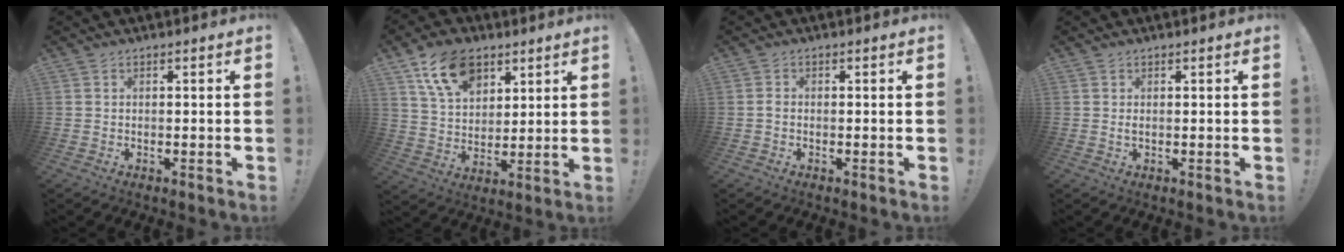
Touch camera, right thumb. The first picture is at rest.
{"total": 14.5, "force": [8.3, 9.2, 7.6], "torque": [-0.123, -0.033, 0.156]}
{"total": 1.0, "force": [-0.5, 0.5, 0.8], "torque": [-0.023, 0.005, -0.007]}
{"total": 0.6, "force": [0.1, 0.2, 0.6], "torque": [-0.013, 0.001, 0.001]}